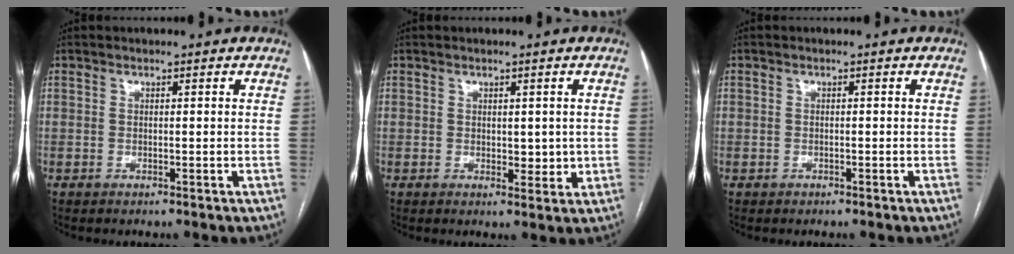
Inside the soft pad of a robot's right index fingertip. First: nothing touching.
{"total": 3.2, "force": [0.3, 1.9, 2.5], "torque": [-0.029, -0.004, 0.010]}
{"total": 0.8, "force": [-0.5, 0.7, 0.0], "torque": [-0.006, 0.005, -0.009]}